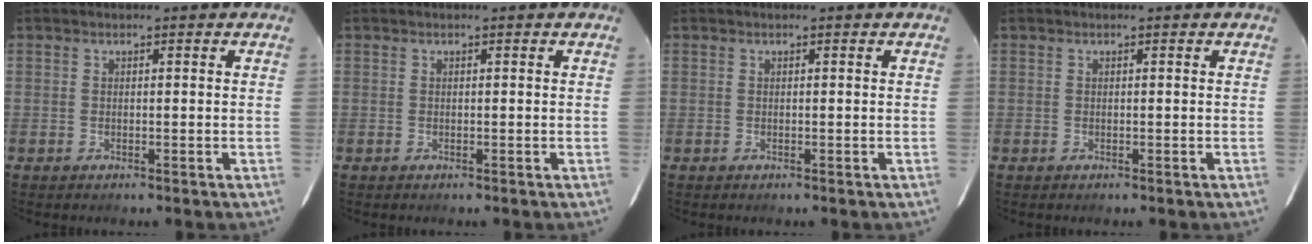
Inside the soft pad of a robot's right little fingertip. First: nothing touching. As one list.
[{"total": 0.0}, {"total": 0.0}, {"total": 0.0}]